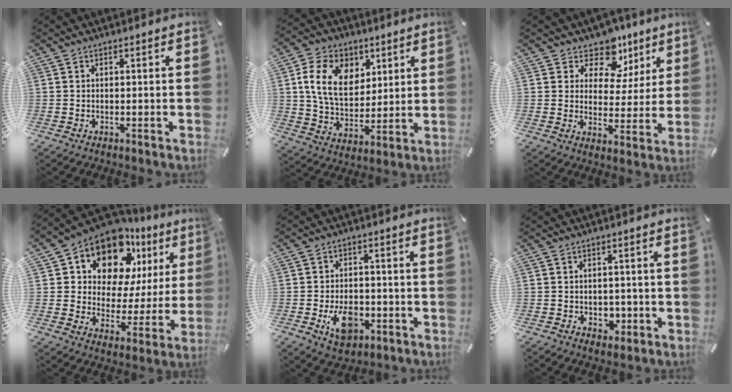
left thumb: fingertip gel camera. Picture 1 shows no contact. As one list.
[{"total": 14.1, "force": [5.0, 10.4, 8.1], "torque": [-0.156, -0.003, 0.092]}, {"total": 10.0, "force": [6.8, 6.6, 3.1], "torque": [-0.045, -0.055, 0.121]}, {"total": 14.1, "force": [10.2, 8.1, 5.4], "torque": [-0.103, -0.082, 0.181]}, {"total": 8.8, "force": [-2.5, 6.1, 5.9], "torque": [-0.101, 0.007, -0.043]}, {"total": 3.2, "force": [-0.5, 2.8, 1.4], "torque": [-0.009, -0.004, -0.013]}]